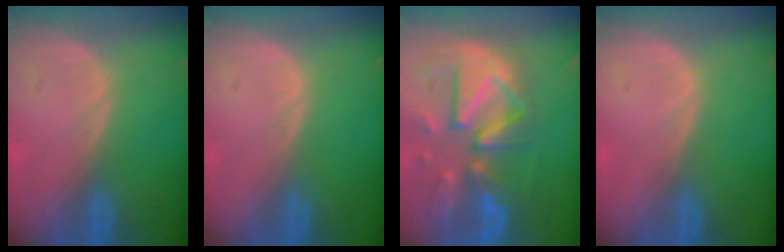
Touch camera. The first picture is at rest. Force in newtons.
{"total": 0.0}
{"total": 12.4, "press": 10.8, "slide": 6.1}
{"total": 0.0}